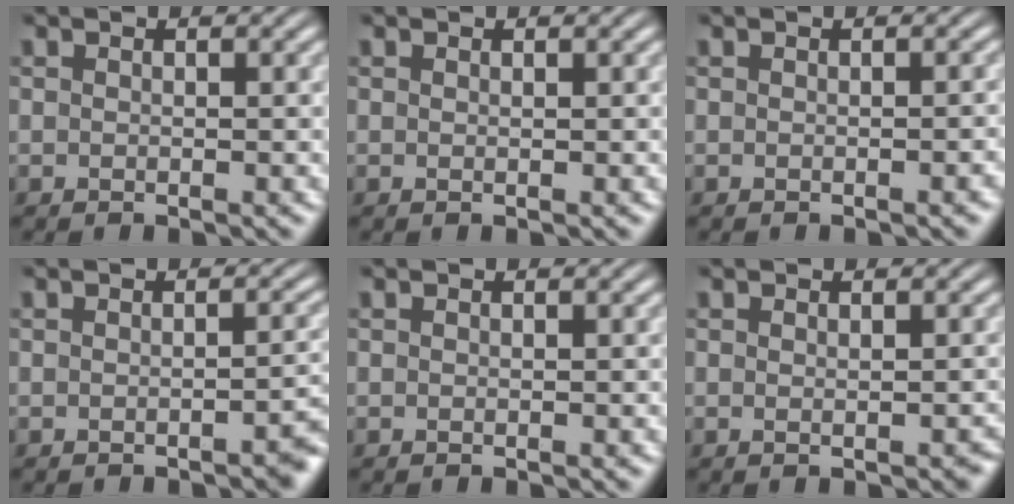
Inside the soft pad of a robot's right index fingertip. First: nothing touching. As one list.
[{"total": 0.0}, {"total": 0.5, "force": [-0.4, -0.2, 0.2], "torque": [-0.005, 0.006, -0.009]}, {"total": 1.9, "force": [-1.3, 0.3, 1.3], "torque": [-0.014, 0.004, -0.023]}, {"total": 0.0}, {"total": 0.7, "force": [-0.4, -0.1, 0.6], "torque": [-0.002, -0.001, -0.005]}]